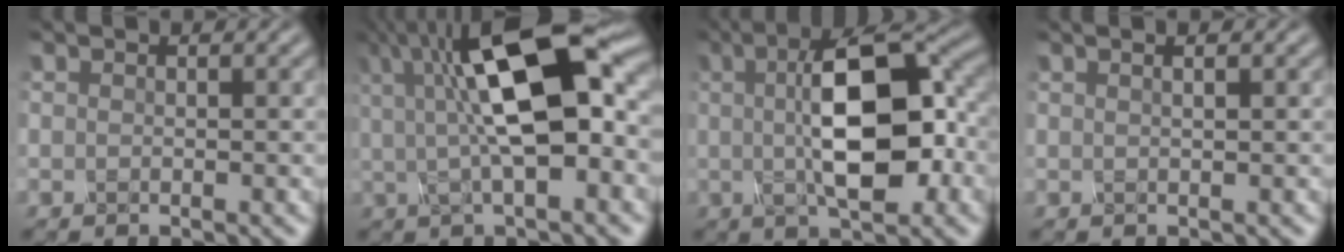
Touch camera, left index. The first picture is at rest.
{"total": 12.1, "force": [2.3, 4.0, 11.1], "torque": [-0.179, 0.018, 0.031]}
{"total": 10.4, "force": [0.7, 3.8, 9.6], "torque": [-0.143, 0.014, 0.005]}
{"total": 1.8, "force": [1.0, 0.7, 1.3], "torque": [-0.005, -0.001, 0.000]}